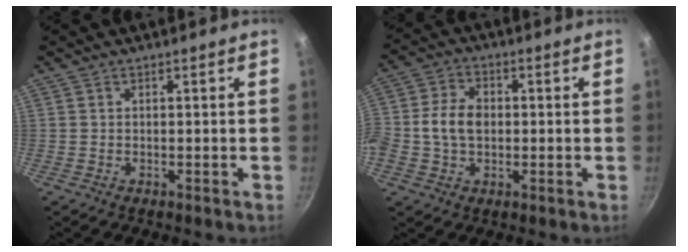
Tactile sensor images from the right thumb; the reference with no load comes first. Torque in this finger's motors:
{"motor_torque": [0.73, 2.38, 1.61, -0.29, 0.55]}